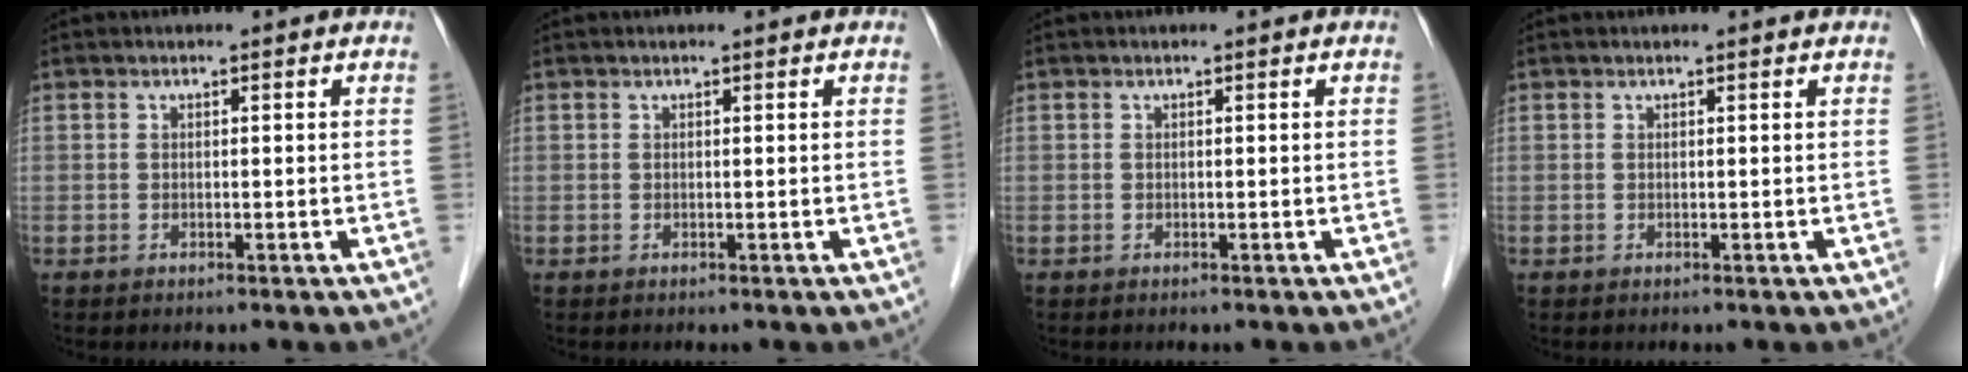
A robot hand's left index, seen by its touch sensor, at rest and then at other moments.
{"total": 0.5, "force": [0.5, 0.0, 0.2], "torque": [-0.006, 0.004, 0.007]}
{"total": 0.0}
{"total": 0.7, "force": [0.6, -0.1, 0.3], "torque": [-0.011, 0.004, 0.012]}